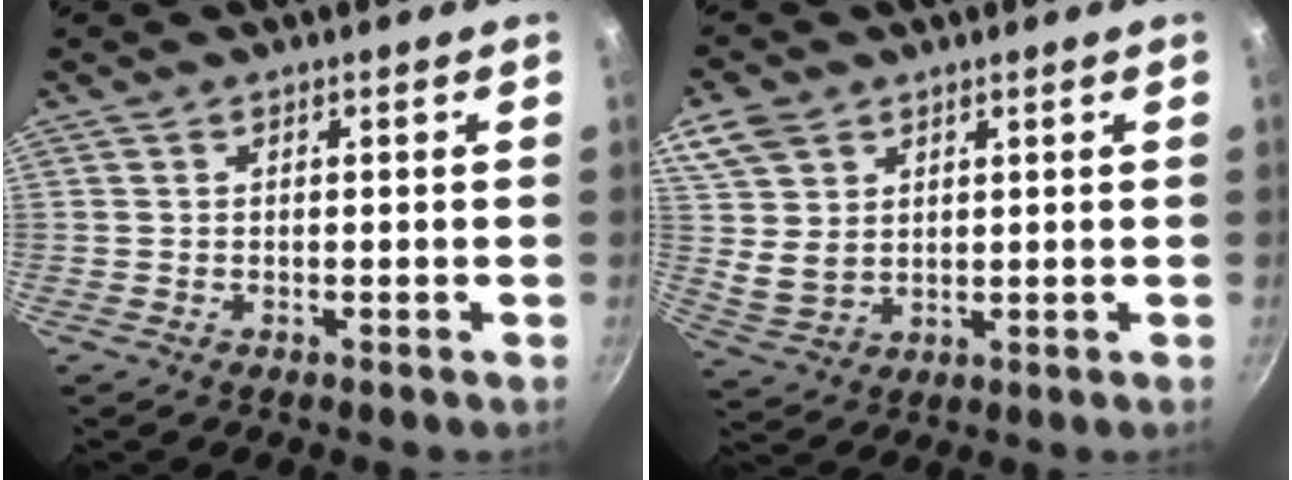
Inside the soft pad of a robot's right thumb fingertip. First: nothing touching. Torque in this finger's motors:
{"motor_torque": [-0.39, 2.06, 0.25, -0.17, 0.11]}